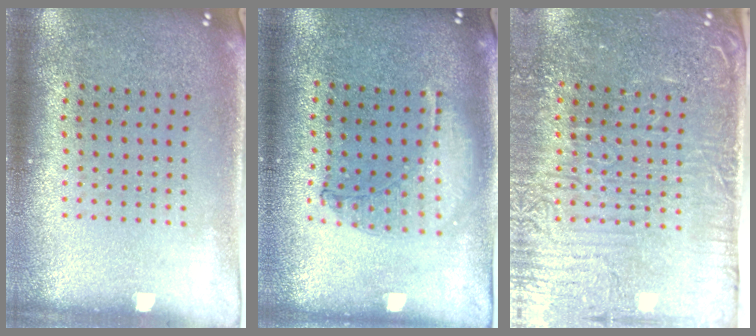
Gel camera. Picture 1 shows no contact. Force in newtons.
{"total": 0.9, "press": 0.9, "slide": 0.2}
{"total": 5.1, "press": 4.5, "slide": 2.5}